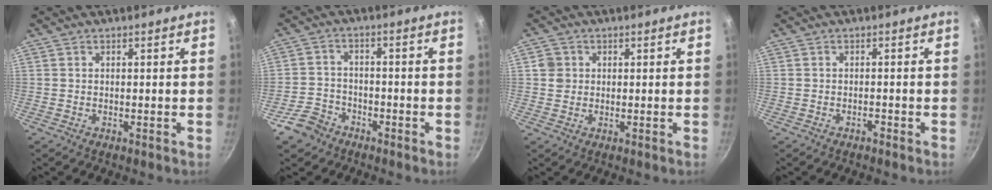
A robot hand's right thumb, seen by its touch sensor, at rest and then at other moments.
{"total": 5.7, "force": [-4.0, 3.9, 1.2], "torque": [-0.008, 0.020, -0.078]}
{"total": 2.9, "force": [0.6, 2.7, 0.7], "torque": [0.001, 0.001, 0.009]}
{"total": 0.7, "force": [-0.6, 0.2, 0.3], "torque": [-0.003, 0.004, -0.012]}